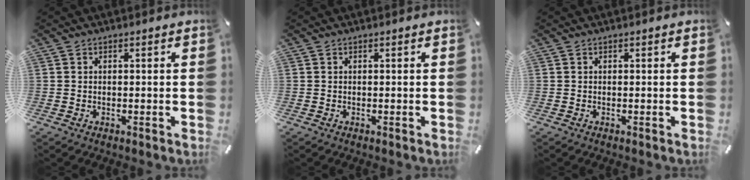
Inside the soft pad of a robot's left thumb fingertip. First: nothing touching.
{"total": 0.0}
{"total": 0.0}